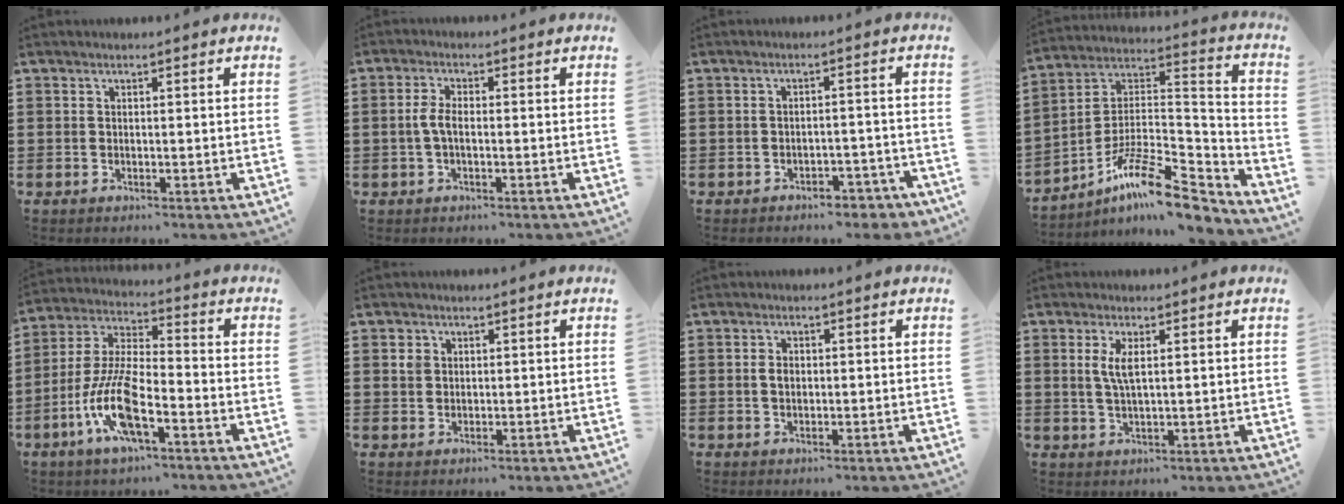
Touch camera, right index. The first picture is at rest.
{"total": 3.2, "force": [-0.5, 1.3, 2.9], "torque": [-0.076, -0.005, -0.016]}
{"total": 3.0, "force": [-2.8, 0.8, 0.5], "torque": [-0.012, 0.005, -0.058]}
{"total": 13.3, "force": [-9.7, 3.2, 8.5], "torque": [-0.152, 0.025, -0.182]}
{"total": 11.0, "force": [-4.8, 3.5, 9.3], "torque": [-0.219, -0.007, -0.096]}
{"total": 1.7, "force": [0.8, 1.4, 0.6], "torque": [-0.014, 0.007, 0.015]}
{"total": 1.7, "force": [0.1, 1.1, 1.3], "torque": [-0.028, 0.007, 0.001]}
{"total": 3.4, "force": [1.0, 0.9, 3.1], "torque": [-0.065, 0.004, 0.016]}